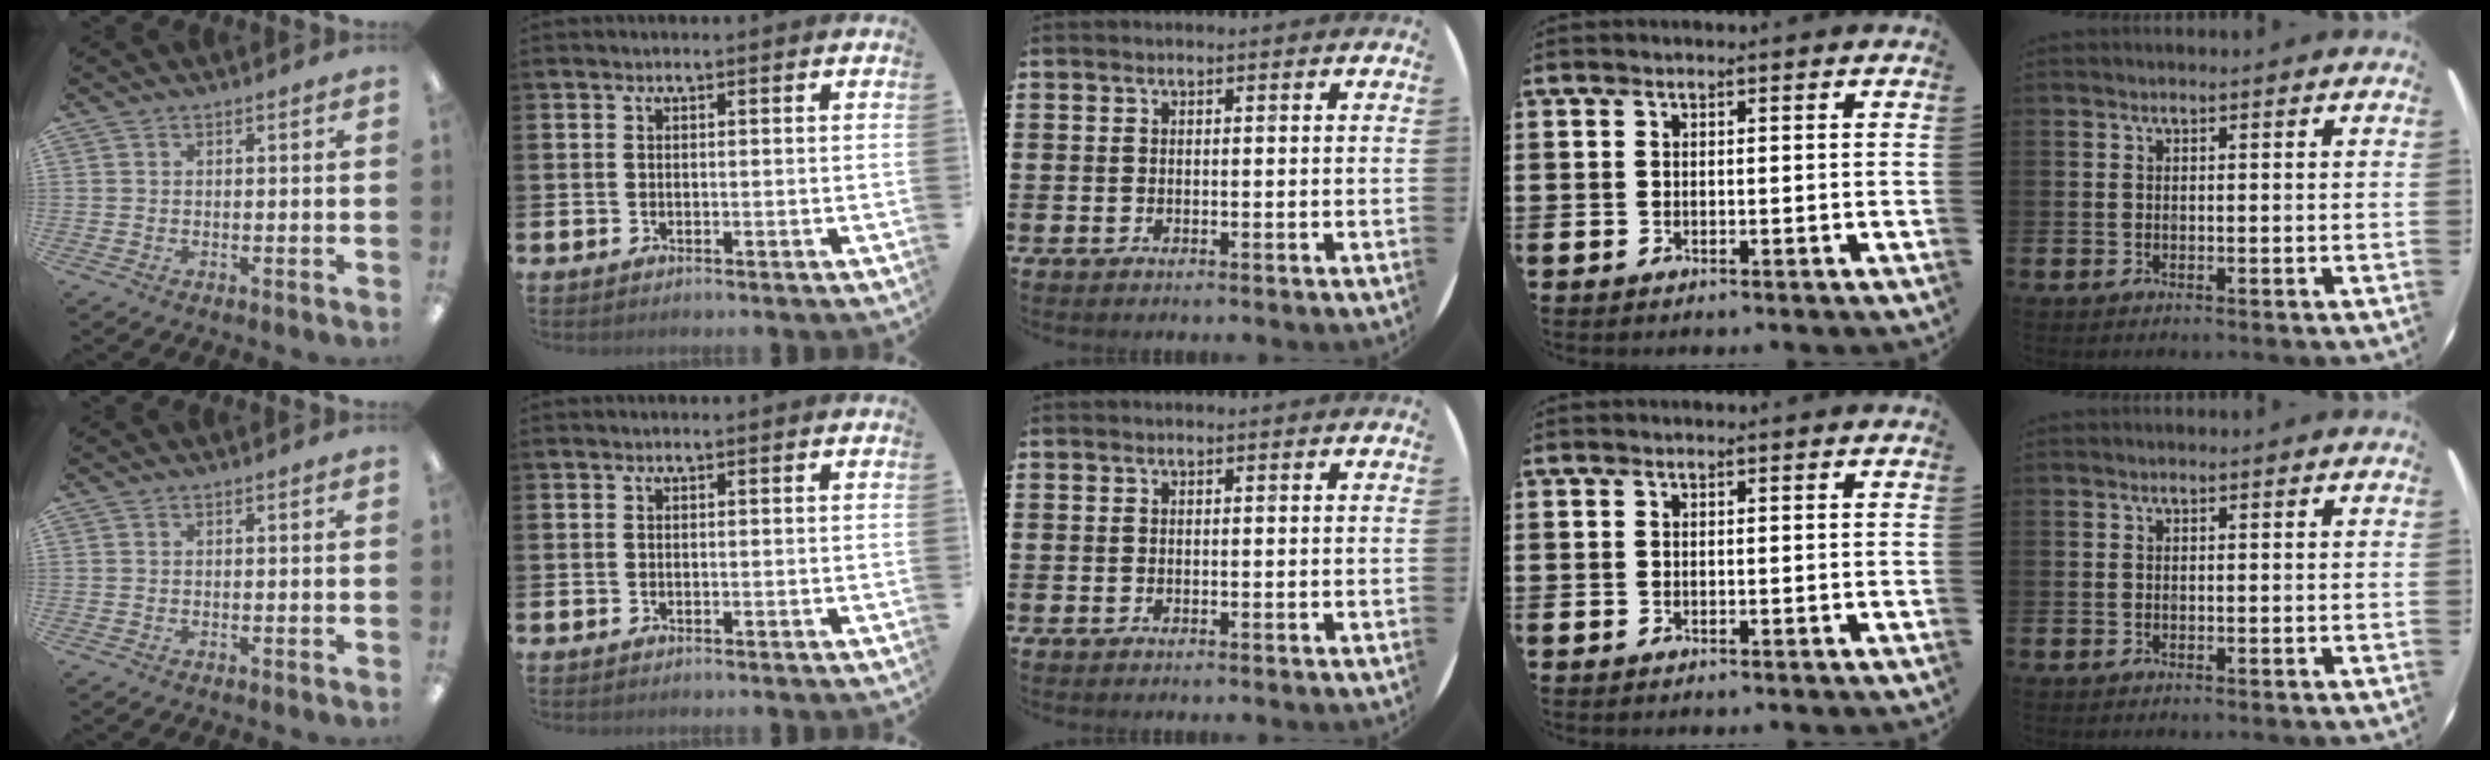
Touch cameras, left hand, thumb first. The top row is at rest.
{}